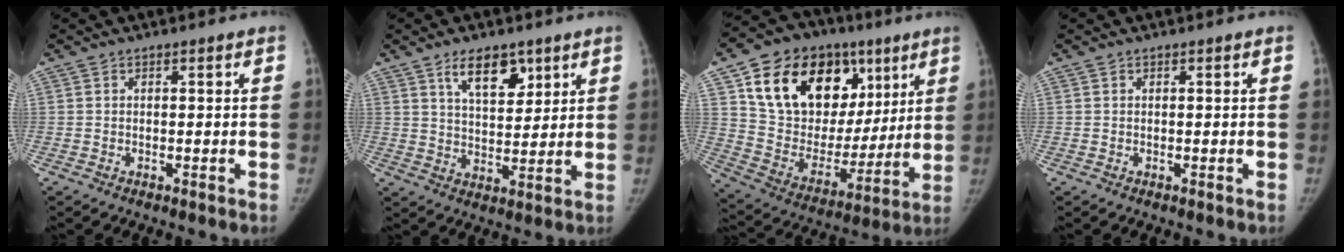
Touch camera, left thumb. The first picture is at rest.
{"total": 9.0, "force": [5.3, 4.5, 5.7], "torque": [-0.064, -0.036, 0.092]}
{"total": 27.8, "force": [11.9, 18.4, 17.1], "torque": [-0.240, 0.010, 0.212]}
{"total": 0.0}